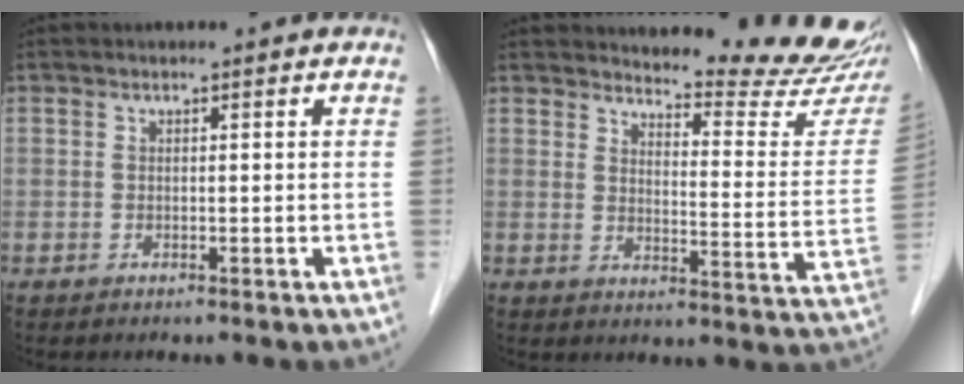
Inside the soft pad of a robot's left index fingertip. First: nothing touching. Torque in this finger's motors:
{"motor_torque": [1.02, -1.12, 0.22, 0.02]}